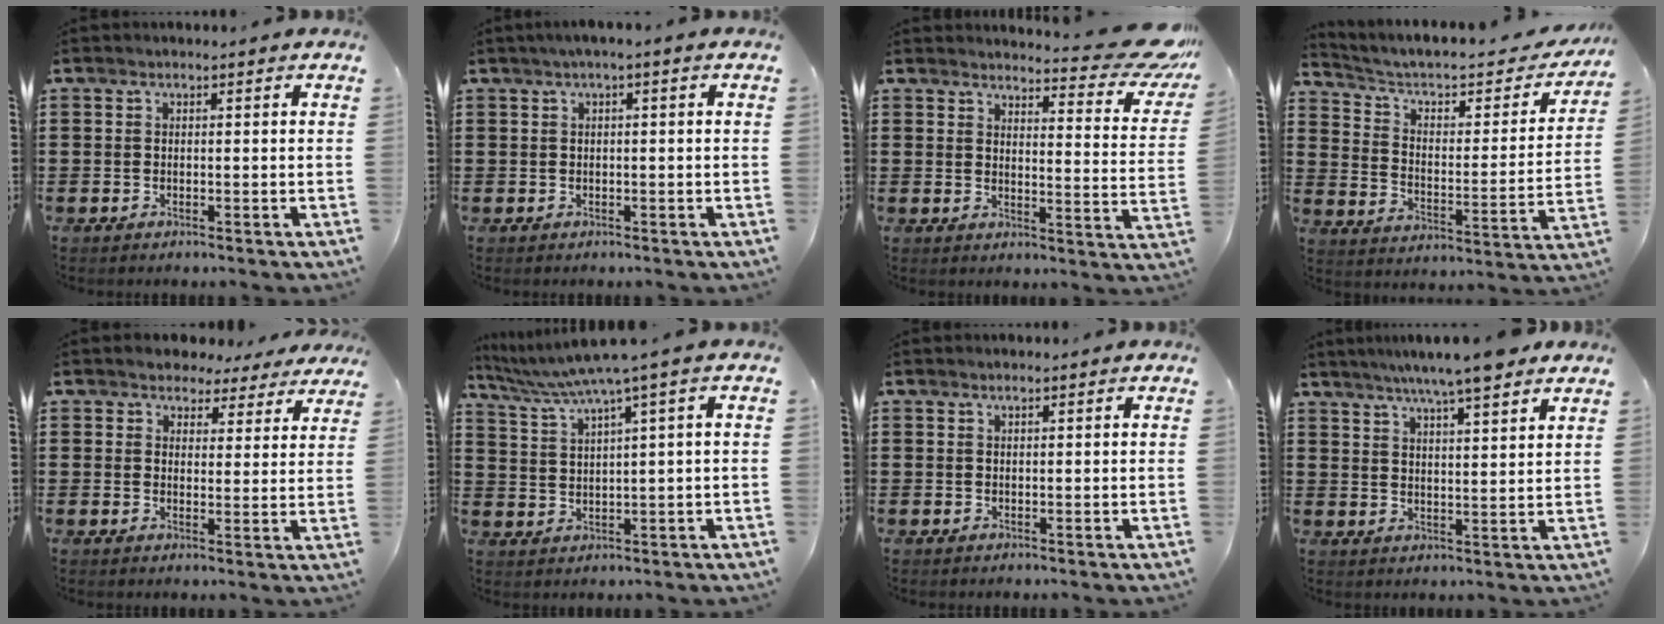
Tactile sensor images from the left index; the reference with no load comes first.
{"total": 1.3, "force": [0.1, 0.0, 1.3], "torque": [-0.019, -0.004, 0.003]}
{"total": 7.3, "force": [6.5, 0.9, 3.3], "torque": [-0.049, -0.048, 0.109]}
{"total": 5.6, "force": [4.2, 2.1, 3.0], "torque": [-0.075, -0.031, 0.061]}
{"total": 3.9, "force": [3.5, 1.5, 0.3], "torque": [-0.018, -0.012, 0.062]}
{"total": 5.2, "force": [3.4, -0.7, 3.9], "torque": [-0.086, -0.018, 0.055]}
{"total": 0.6, "force": [0.5, 0.1, 0.4], "torque": [-0.009, -0.001, 0.009]}
{"total": 7.2, "force": [6.3, 0.0, 3.5], "torque": [-0.085, -0.015, 0.112]}